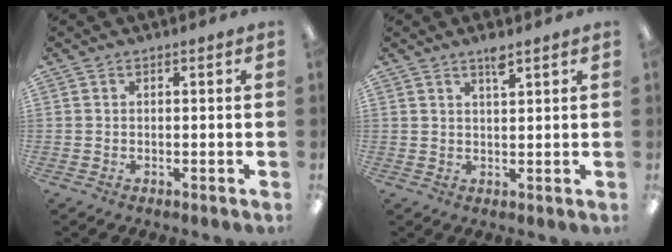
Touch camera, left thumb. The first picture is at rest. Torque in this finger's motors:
{"motor_torque": [0.39, -0.13, 0.13, -0.08, 0.00]}